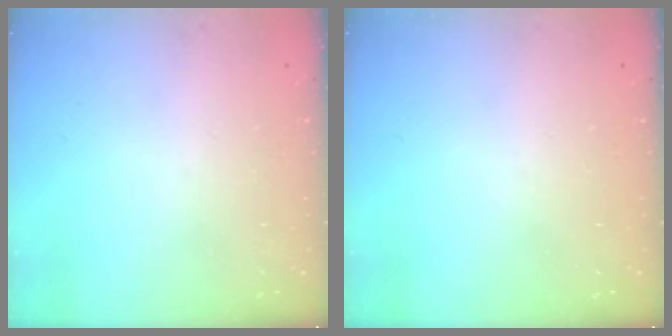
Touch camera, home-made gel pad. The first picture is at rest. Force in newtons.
{"total": 0.0}